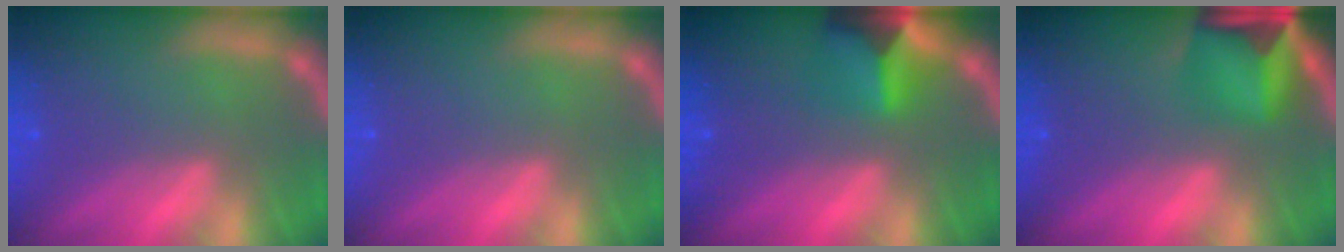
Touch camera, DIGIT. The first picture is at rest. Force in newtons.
{"total": 0.0}
{"total": 4.9}
{"total": 6.9}